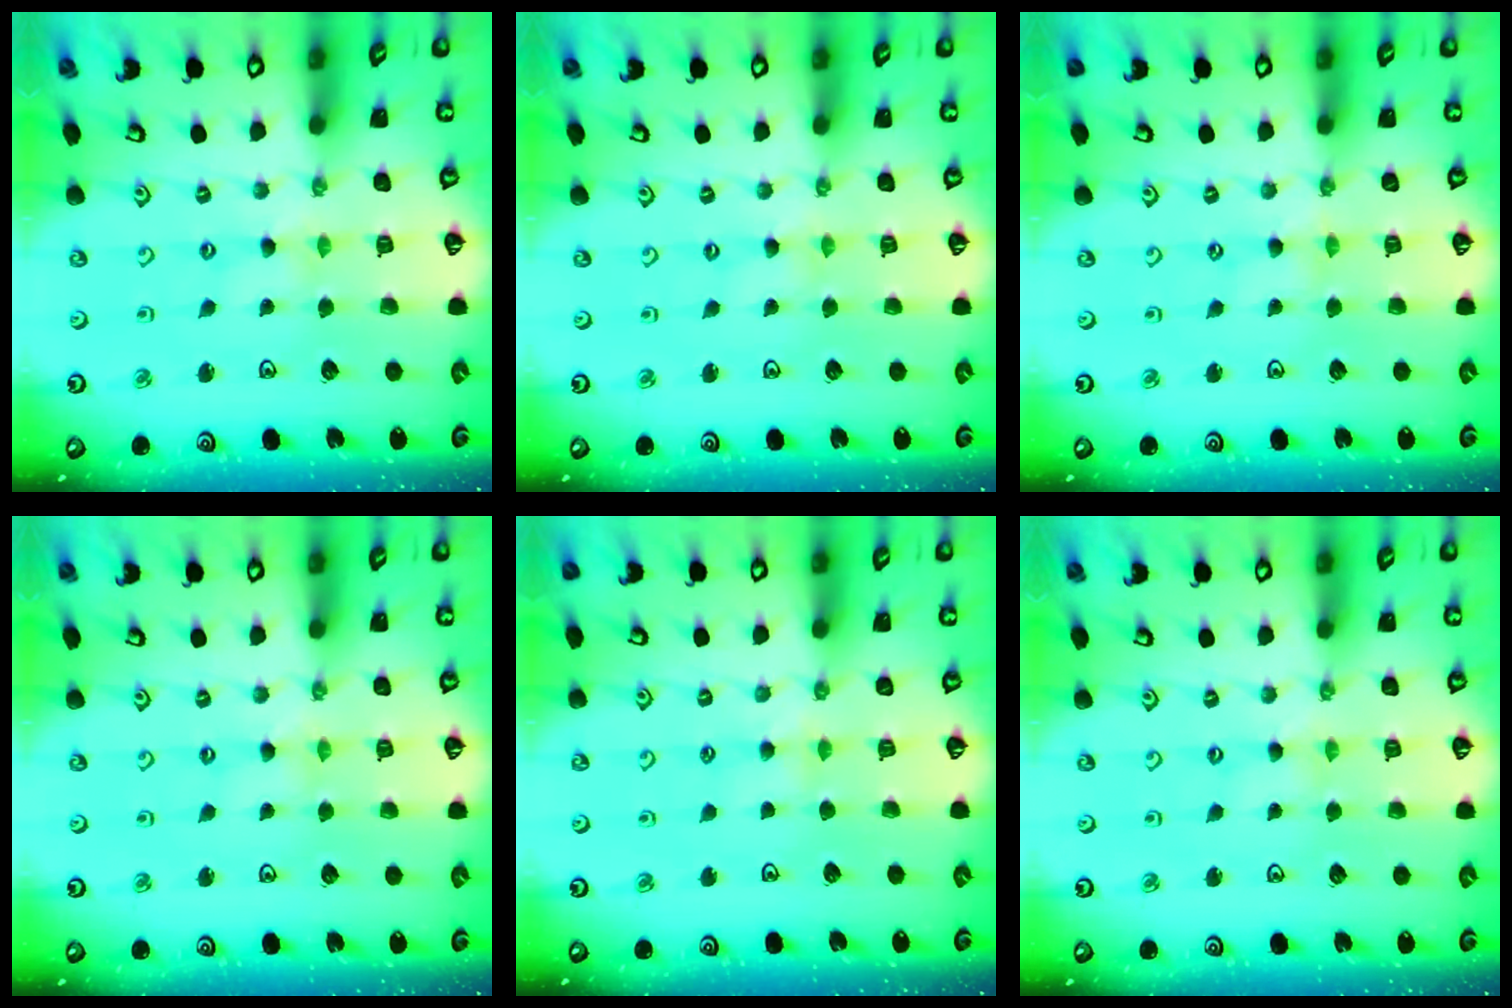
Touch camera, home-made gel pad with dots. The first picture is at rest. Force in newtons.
{"total": 0.6, "press": 0.6, "slide": 0.1}
{"total": 0.9, "press": 0.9, "slide": 0.3}
{"total": 0.0}
{"total": 3.9, "press": 3.8, "slide": 0.7}
{"total": 1.3, "press": 1.3, "slide": 0.3}